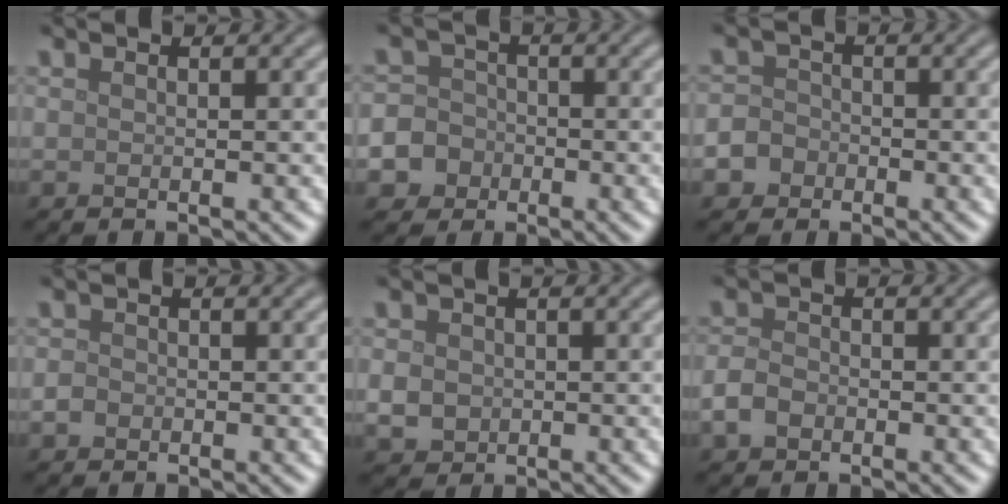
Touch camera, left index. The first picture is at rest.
{"total": 8.2, "force": [-3.7, 7.1, 1.6], "torque": [-0.037, -0.019, -0.092]}
{"total": 3.9, "force": [-1.9, 3.2, 1.0], "torque": [0.000, -0.004, -0.047]}
{"total": 1.1, "force": [-0.4, 0.9, 0.4], "torque": [-0.005, -0.001, -0.012]}
{"total": 2.3, "force": [-0.2, 2.1, 1.0], "torque": [-0.021, -0.004, -0.006]}
{"total": 2.4, "force": [-1.0, 1.7, 1.2], "torque": [-0.024, -0.001, -0.026]}